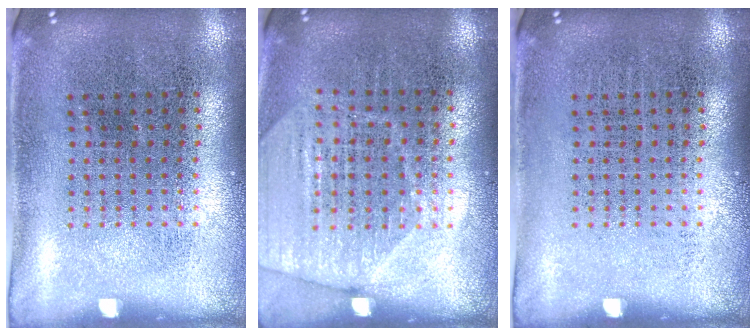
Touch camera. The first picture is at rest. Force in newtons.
{"total": 1.8, "press": 1.7, "slide": 0.5}
{"total": 0.0}